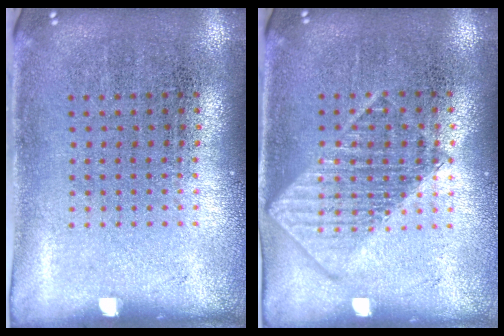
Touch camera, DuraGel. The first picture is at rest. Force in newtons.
{"total": 1.2, "press": 1.2, "slide": 0.1}